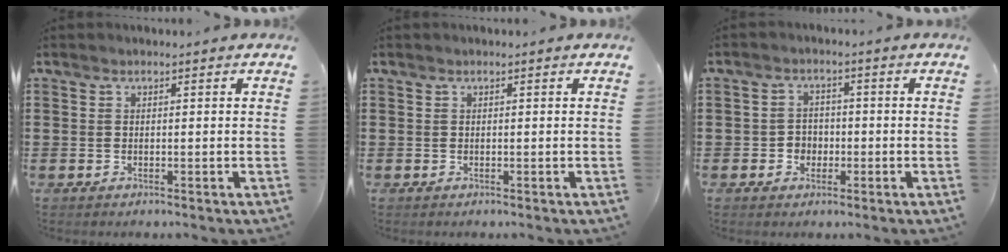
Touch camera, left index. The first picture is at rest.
{"total": 0.0}
{"total": 2.6, "force": [-1.0, 2.3, 0.8], "torque": [-0.023, 0.004, -0.024]}